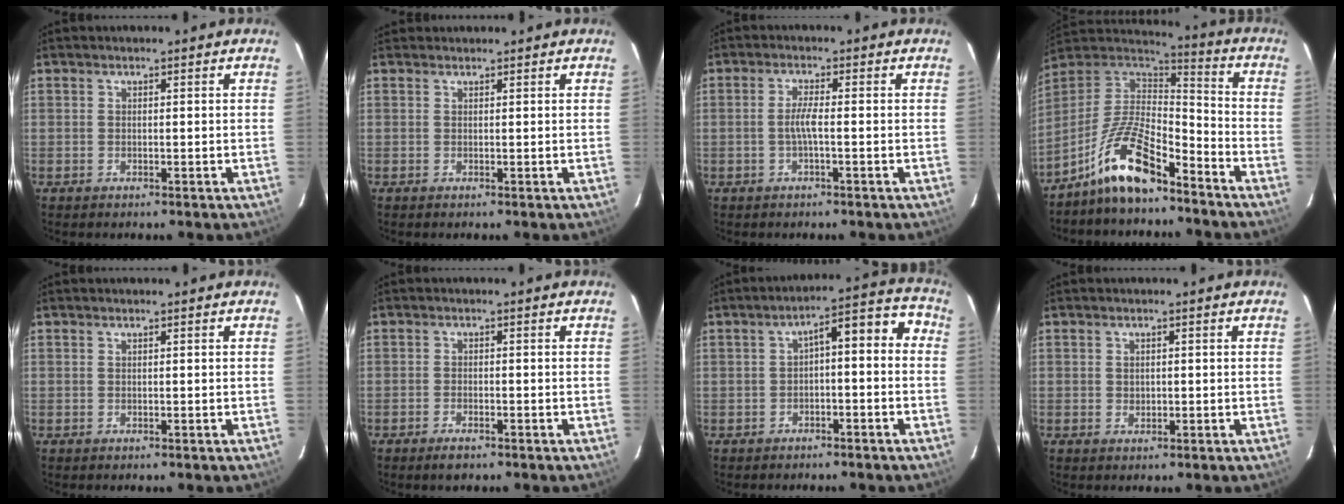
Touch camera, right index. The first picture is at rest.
{"total": 1.0, "force": [0.8, 0.5, -0.1], "torque": [0.002, 0.008, 0.013]}
{"total": 2.7, "force": [-0.7, -0.1, 2.6], "torque": [-0.054, 0.002, -0.014]}
{"total": 14.9, "force": [-10.2, 4.9, 9.7], "torque": [-0.204, 0.004, -0.193]}
{"total": 0.0}
{"total": 2.5, "force": [-1.9, 0.9, 1.4], "torque": [-0.035, -0.002, -0.035]}
{"total": 6.8, "force": [-1.9, 2.6, 6.0], "torque": [-0.088, 0.043, -0.018]}
{"total": 1.2, "force": [0.2, 1.1, 0.5], "torque": [-0.007, 0.003, 0.004]}